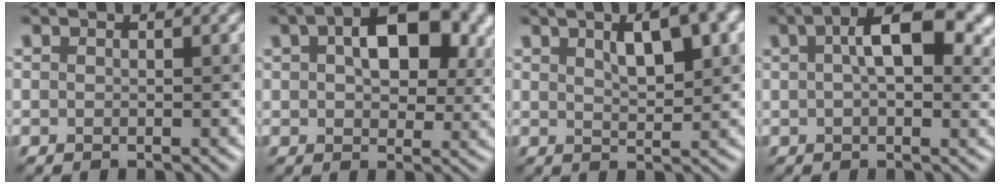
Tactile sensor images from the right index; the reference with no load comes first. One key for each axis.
{"total": 11.1, "fx": 3.7, "fy": 6.6, "fz": 8.1, "tx": -0.115, "ty": 0.013, "tz": 0.057}
{"total": 5.8, "fx": 2.9, "fy": 1.7, "fz": 4.7, "tx": -0.070, "ty": 0.010, "tz": 0.045}
{"total": 10.0, "fx": 3.1, "fy": 4.9, "fz": 8.2, "tx": -0.110, "ty": 0.016, "tz": 0.038}